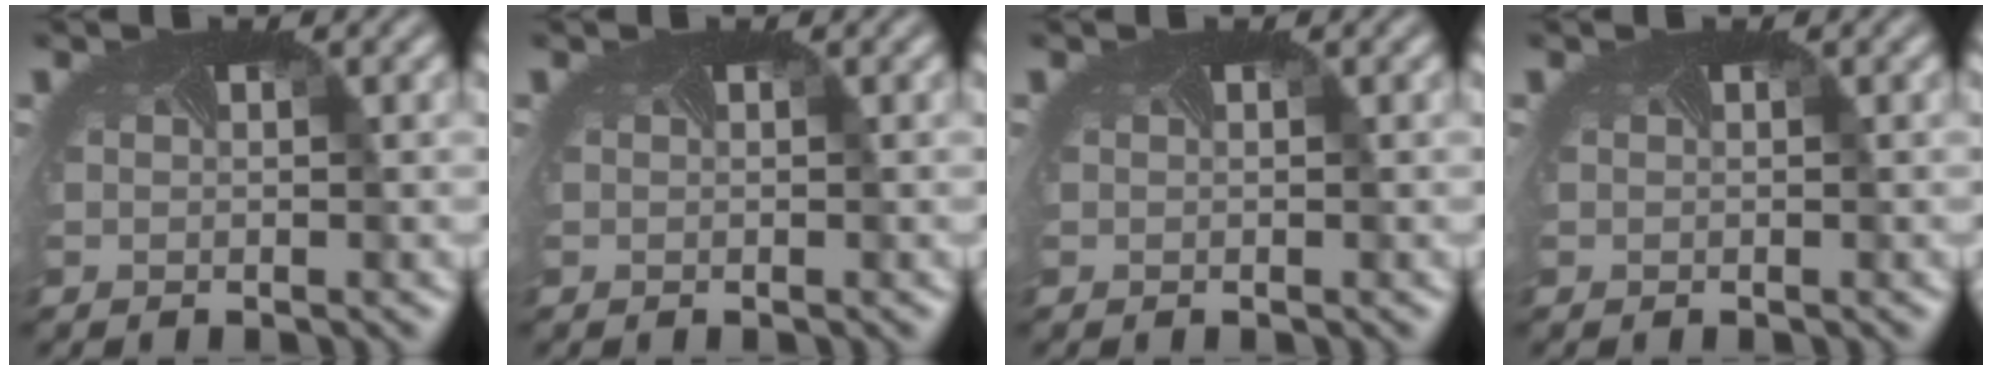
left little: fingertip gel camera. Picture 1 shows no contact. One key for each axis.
{"total": 0.0}
{"total": 0.0}
{"total": 0.0}